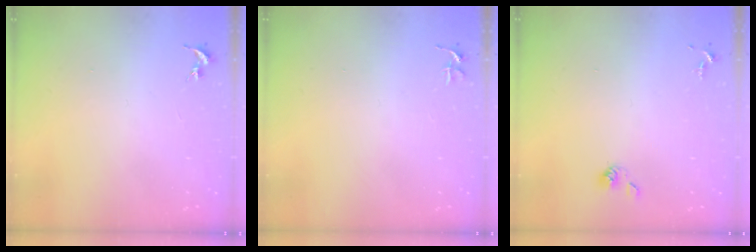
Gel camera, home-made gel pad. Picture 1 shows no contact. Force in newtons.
{"total": 3.6, "press": 3.6, "slide": 0.3}
{"total": 4.8, "press": 4.2, "slide": 2.2}